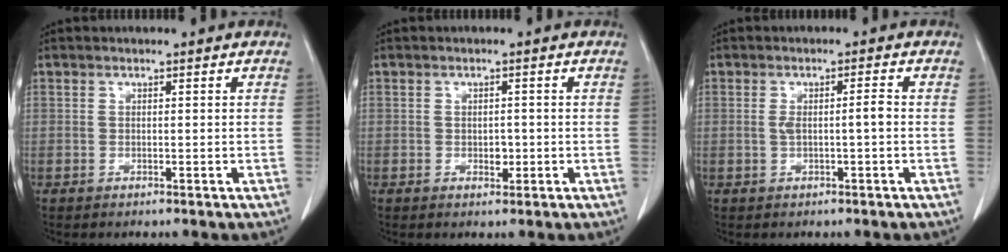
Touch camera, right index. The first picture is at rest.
{"total": 1.6, "force": [-0.3, 1.0, 1.2], "torque": [-0.016, 0.001, -0.001]}
{"total": 2.9, "force": [-0.2, 0.3, 2.9], "torque": [-0.055, 0.007, 0.000]}